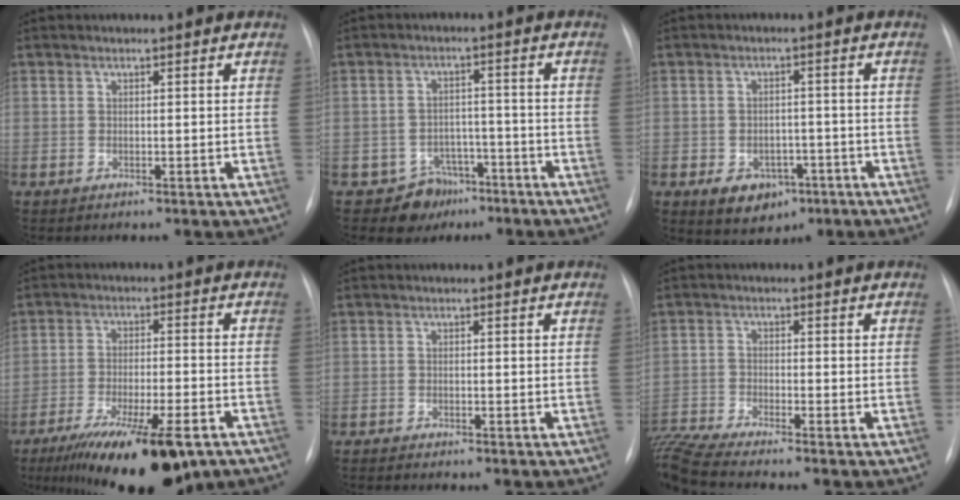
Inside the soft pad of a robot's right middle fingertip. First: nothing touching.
{"total": 5.4, "force": [-3.6, 4.0, -0.1], "torque": [0.016, 0.013, -0.051]}
{"total": 6.6, "force": [-3.2, 4.8, 3.3], "torque": [-0.047, 0.009, -0.037]}
{"total": 17.4, "force": [-11.6, 3.9, 12.3], "torque": [-0.167, -0.032, -0.182]}
{"total": 2.7, "force": [-2.4, 0.2, 1.1], "torque": [-0.016, -0.005, -0.033]}
{"total": 8.7, "force": [-8.0, -1.5, 3.2], "torque": [-0.072, -0.012, -0.148]}